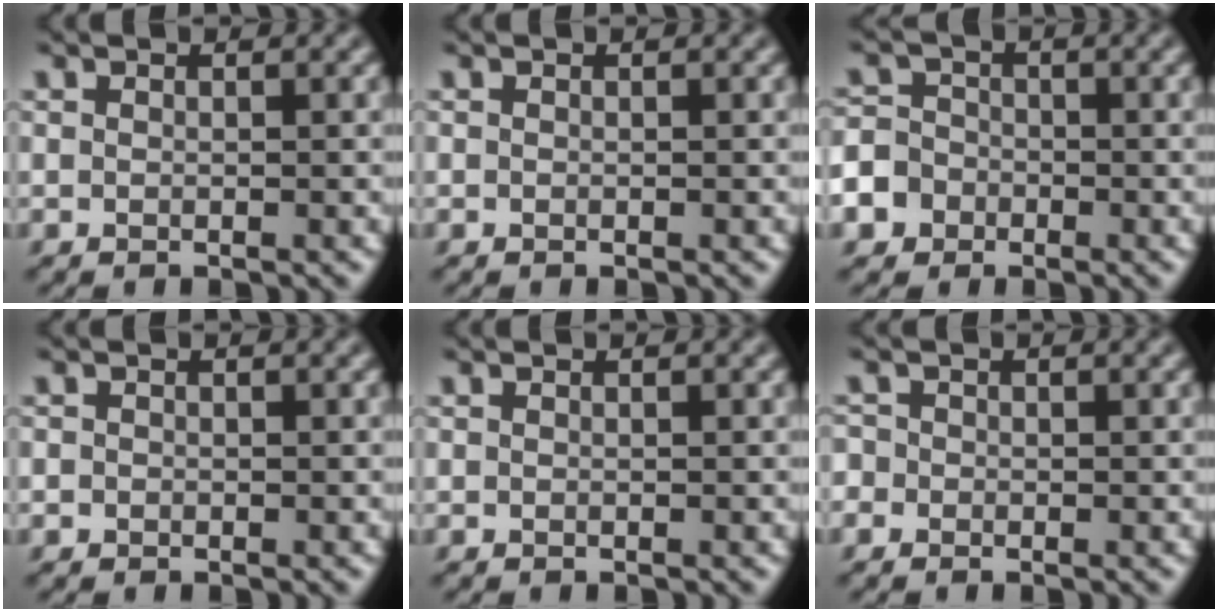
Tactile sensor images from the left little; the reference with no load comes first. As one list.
[{"total": 0.0}, {"total": 7.4, "force": [-3.8, 6.1, 1.7], "torque": [-0.047, -0.019, -0.089]}, {"total": 0.5, "force": [-0.2, 0.5, 0.1], "torque": [0.002, -0.002, -0.007]}, {"total": 0.0}, {"total": 1.5, "force": [-0.3, 1.4, 0.4], "torque": [-0.002, 0.011, -0.015]}]